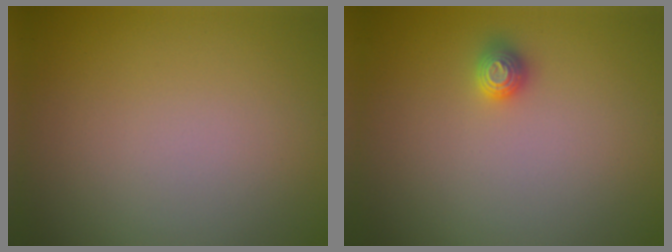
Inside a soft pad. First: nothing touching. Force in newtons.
{"total": 1.1, "press": 1.1, "slide": 0.2}